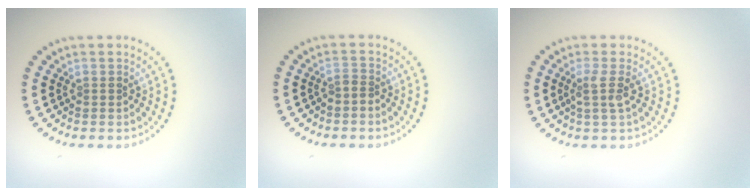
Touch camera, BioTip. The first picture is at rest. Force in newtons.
{"total": 0.9, "press": 0.6, "slide": 0.7}
{"total": 1.8, "press": 1.3, "slide": 1.3}